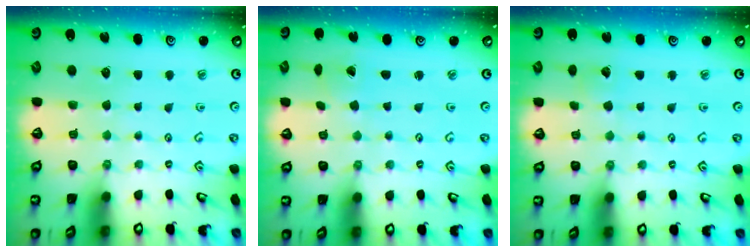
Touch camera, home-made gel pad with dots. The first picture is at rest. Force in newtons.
{"total": 0.6, "press": 0.3, "slide": 0.5}
{"total": 2.8, "press": 2.7, "slide": 0.3}